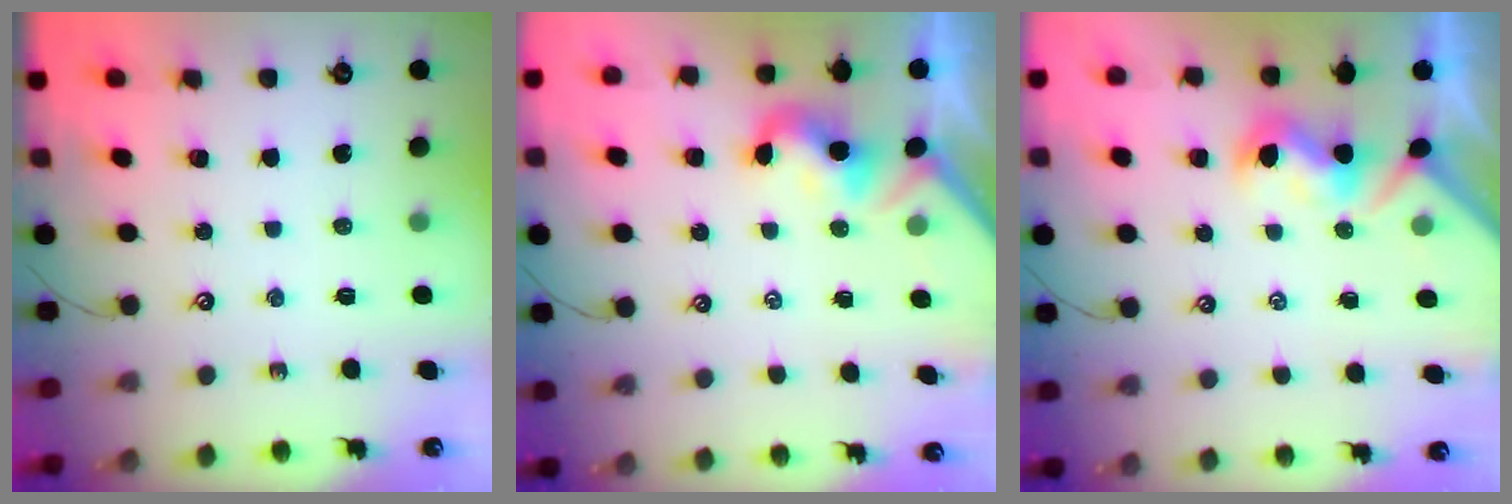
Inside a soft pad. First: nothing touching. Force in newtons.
{"total": 1.4, "press": 1.2, "slide": 0.7}
{"total": 2.1, "press": 1.9, "slide": 0.9}